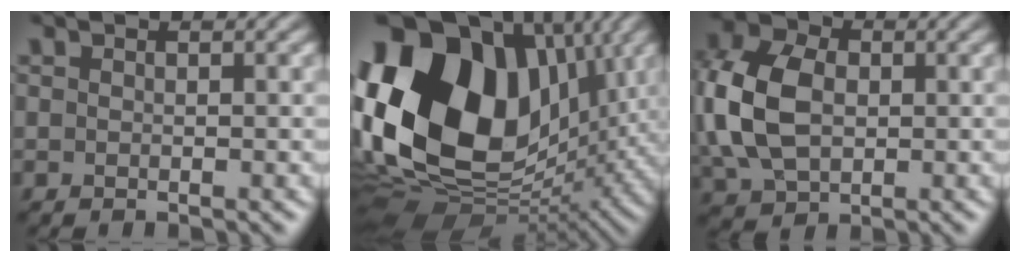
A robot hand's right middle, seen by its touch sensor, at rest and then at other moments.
{"total": 19.7, "force": [3.6, 13.9, 13.4], "torque": [-0.289, 0.018, 0.062]}
{"total": 9.1, "force": [0.4, 6.6, 6.3], "torque": [-0.167, 0.015, -0.003]}